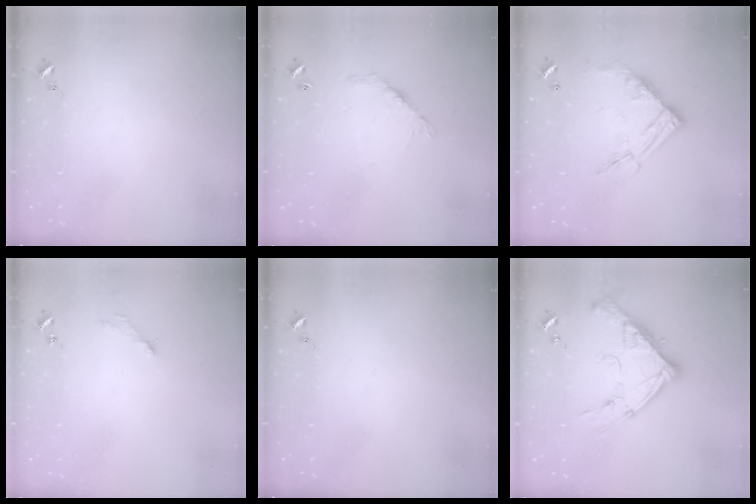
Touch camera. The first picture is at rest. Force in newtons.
{"total": 6.4, "press": 6.4, "slide": 0.4}
{"total": 15.2, "press": 15.1, "slide": 1.7}
{"total": 2.8, "press": 2.8, "slide": 0.4}
{"total": 0.0}
{"total": 16.4, "press": 16.3, "slide": 1.4}